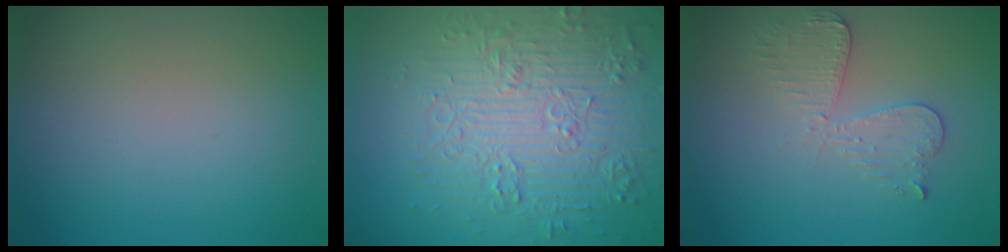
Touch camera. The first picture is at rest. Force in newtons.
{"total": 8.6, "press": 6.5, "slide": 5.5}
{"total": 3.0, "press": 2.7, "slide": 1.2}